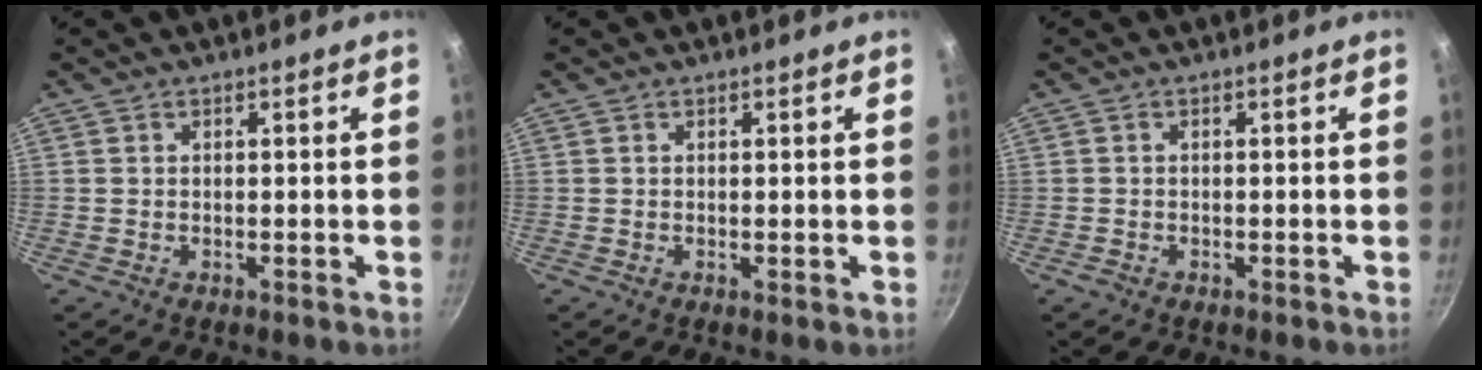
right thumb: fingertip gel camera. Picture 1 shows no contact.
{"total": 0.0}
{"total": 0.7, "force": [-0.5, 0.5, 0.1], "torque": [-0.004, 0.002, -0.008]}